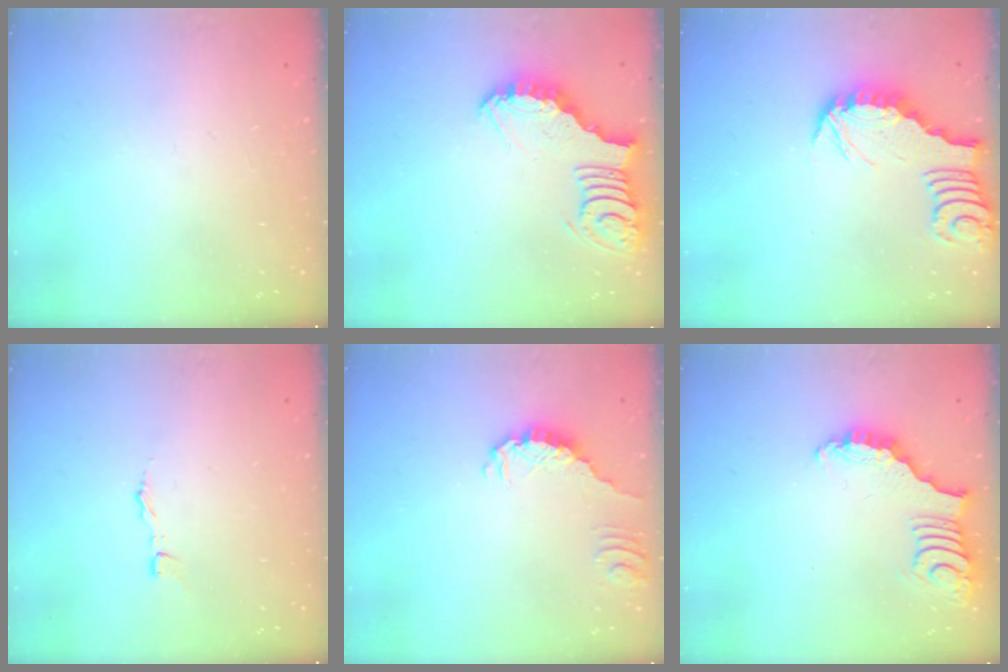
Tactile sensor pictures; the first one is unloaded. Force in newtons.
{"total": 4.8, "press": 4.8, "slide": 0.6}
{"total": 2.7, "press": 2.7, "slide": 0.1}
{"total": 2.9, "press": 2.9, "slide": 0.3}
{"total": 0.6, "press": 0.6, "slide": 0.2}
{"total": 3.2, "press": 3.1, "slide": 0.6}